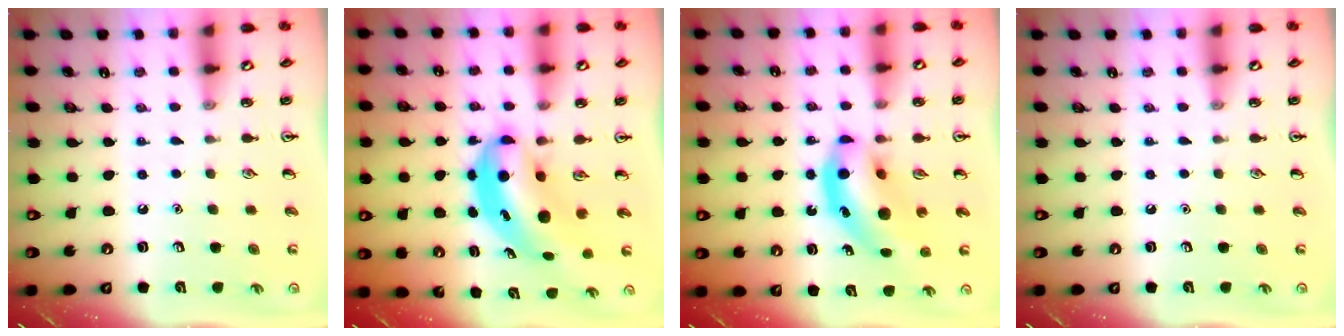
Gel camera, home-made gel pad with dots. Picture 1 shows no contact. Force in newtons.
{"total": 7.7, "press": 7.5, "slide": 2.0}
{"total": 12.4, "press": 11.8, "slide": 3.6}
{"total": 0.0}